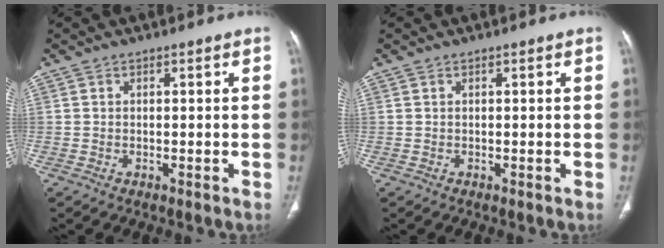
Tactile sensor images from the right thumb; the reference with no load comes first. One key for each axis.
{"total": 0.0}